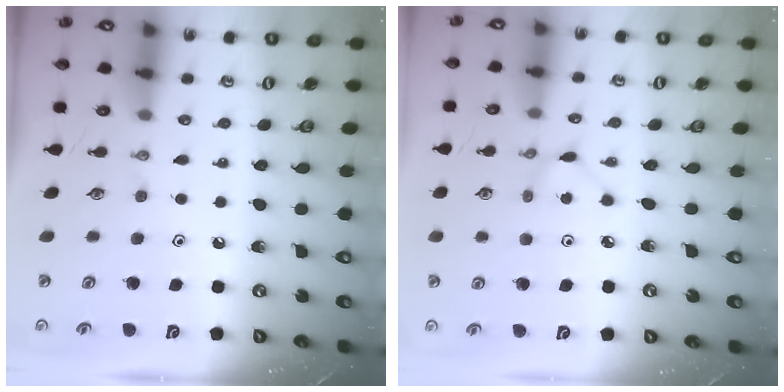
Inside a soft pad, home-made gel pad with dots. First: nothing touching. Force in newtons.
{"total": 1.9, "press": 1.9, "slide": 0.2}